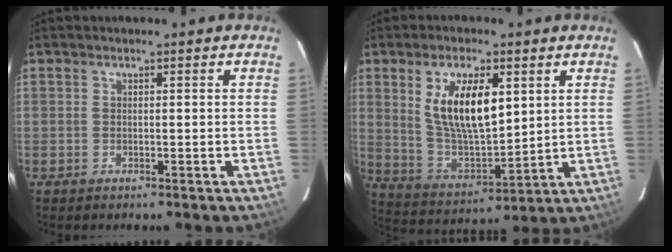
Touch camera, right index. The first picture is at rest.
{"total": 13.8, "force": [4.6, 5.8, 11.6], "torque": [-0.219, -0.001, 0.100]}